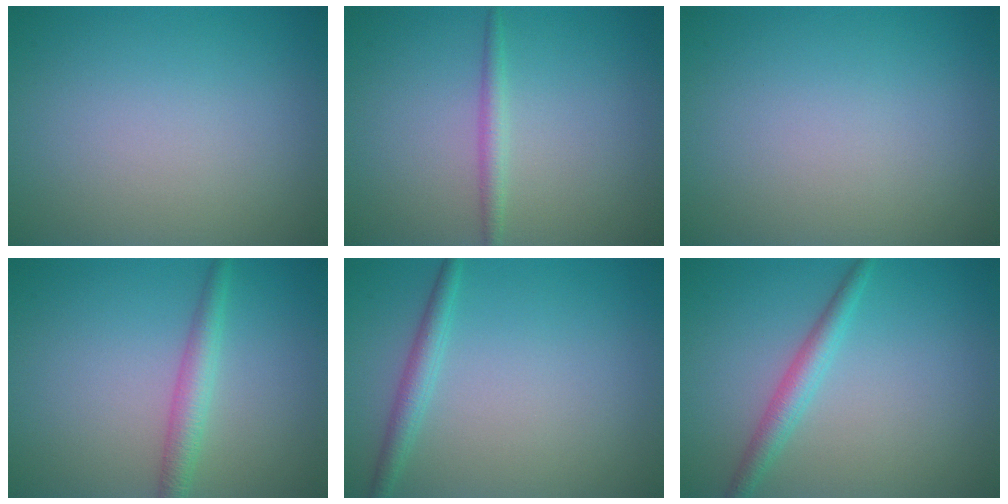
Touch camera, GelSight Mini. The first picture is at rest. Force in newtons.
{"total": 1.5, "press": 1.5, "slide": 0.1}
{"total": 0.0}
{"total": 2.5, "press": 2.5, "slide": 0.1}
{"total": 1.9, "press": 1.9, "slide": 0.2}
{"total": 2.4, "press": 2.4, "slide": 0.1}